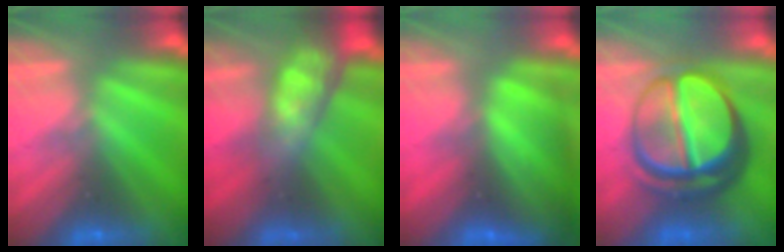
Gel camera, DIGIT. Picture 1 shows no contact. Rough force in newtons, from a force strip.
{"total": 9.0}
{"total": 9.6}
{"total": 7.2}